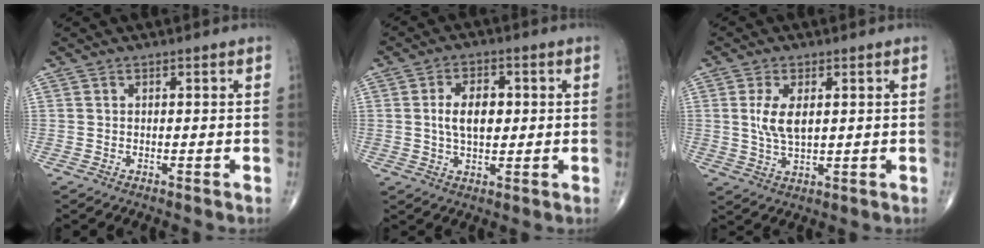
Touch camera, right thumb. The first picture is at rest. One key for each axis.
{"total": 7.1, "fx": 0.7, "fy": 4.2, "fz": 5.7, "tx": -0.085, "ty": 0.003, "tz": 0.010}
{"total": 6.0, "fx": 1.2, "fy": 3.0, "fz": 5.0, "tx": -0.097, "ty": -0.008, "tz": 0.026}